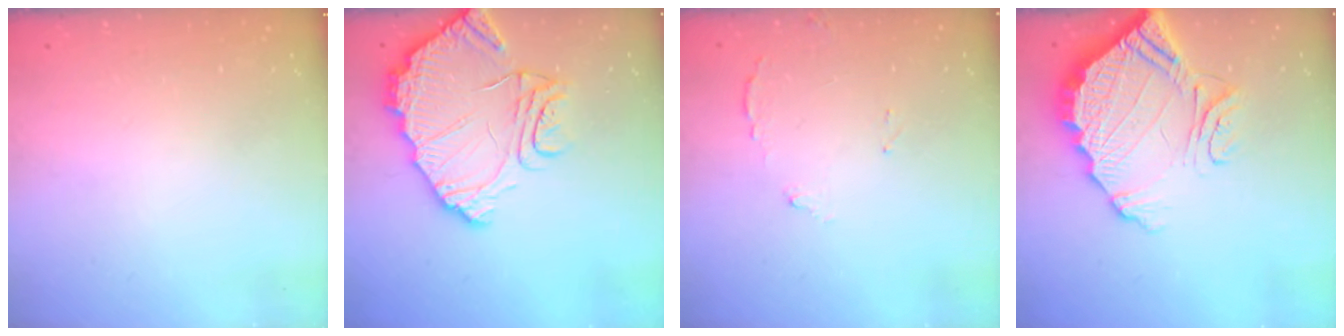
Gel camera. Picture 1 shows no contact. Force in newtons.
{"total": 15.3, "press": 15.3, "slide": 1.4}
{"total": 8.5, "press": 8.5, "slide": 0.5}
{"total": 15.0, "press": 15.0, "slide": 1.4}